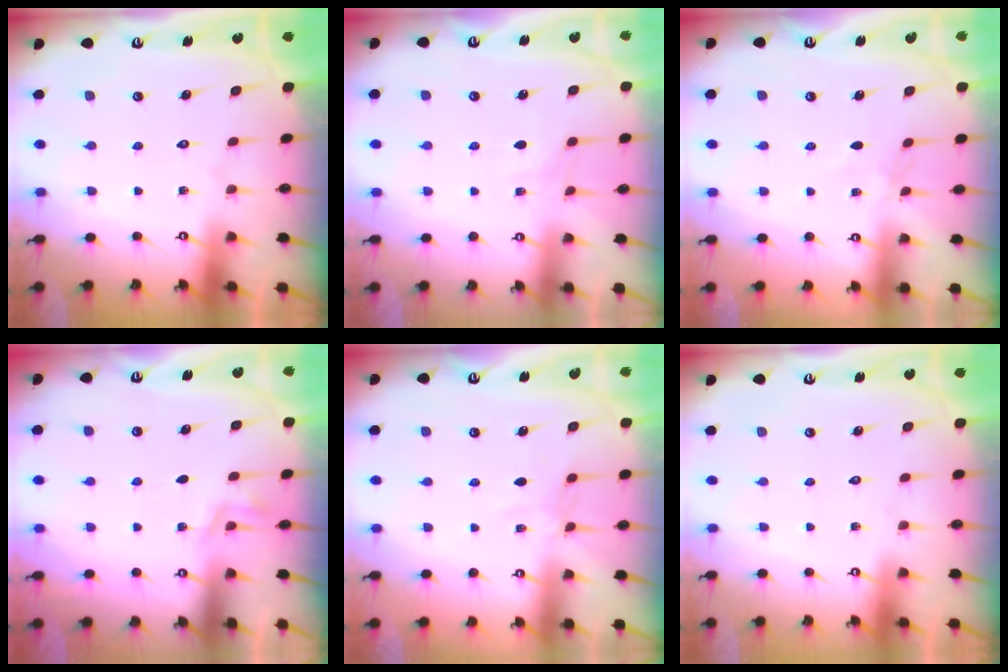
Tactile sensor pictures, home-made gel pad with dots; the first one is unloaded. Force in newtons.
{"total": 4.3, "press": 4.3, "slide": 0.6}
{"total": 2.7, "press": 2.7, "slide": 0.4}
{"total": 2.5, "press": 1.7, "slide": 1.7}
{"total": 4.7, "press": 4.7, "slide": 0.4}
{"total": 0.0}